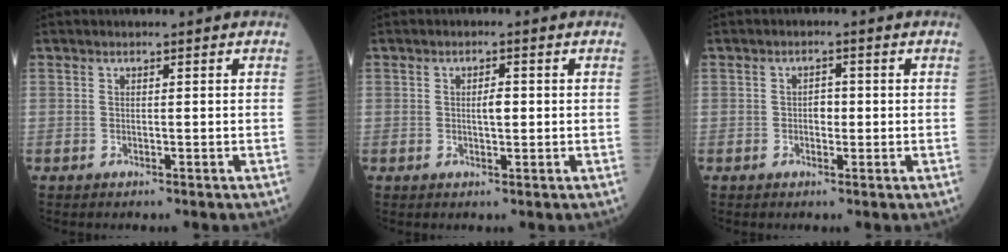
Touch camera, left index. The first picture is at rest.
{"total": 2.0, "force": [0.0, 0.7, 1.9], "torque": [-0.032, 0.000, -0.001]}
{"total": 2.1, "force": [-0.3, 1.3, 1.5], "torque": [-0.019, 0.003, -0.009]}